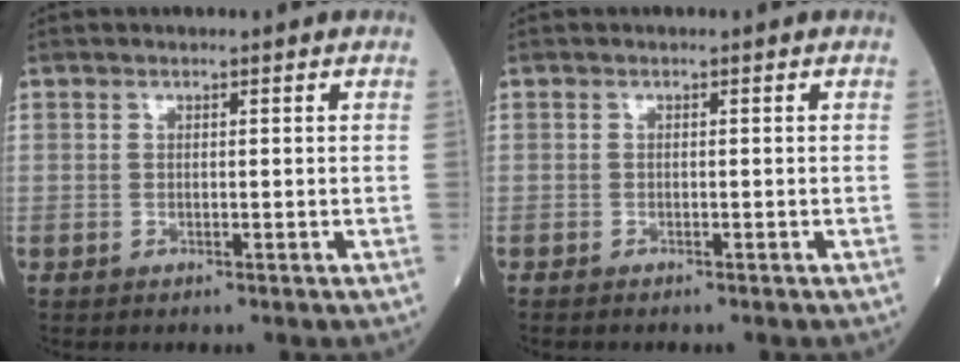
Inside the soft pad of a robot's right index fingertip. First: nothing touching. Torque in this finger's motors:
{"motor_torque": [-0.24, -0.25, -0.12, -0.04]}